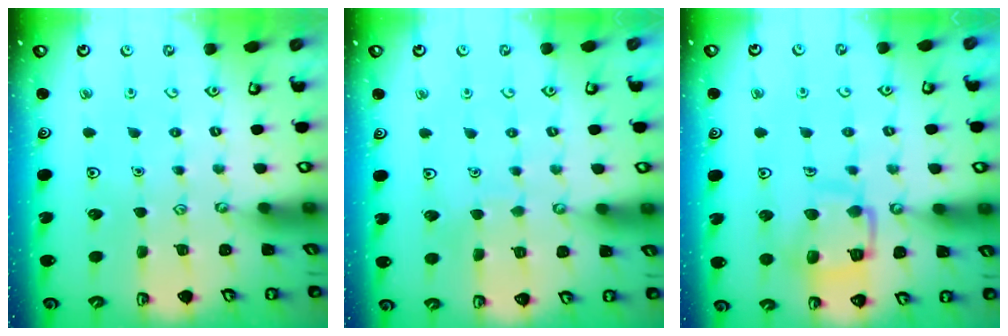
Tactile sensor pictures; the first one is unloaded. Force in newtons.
{"total": 3.4, "press": 3.4, "slide": 0.1}
{"total": 13.0, "press": 12.9, "slide": 1.5}